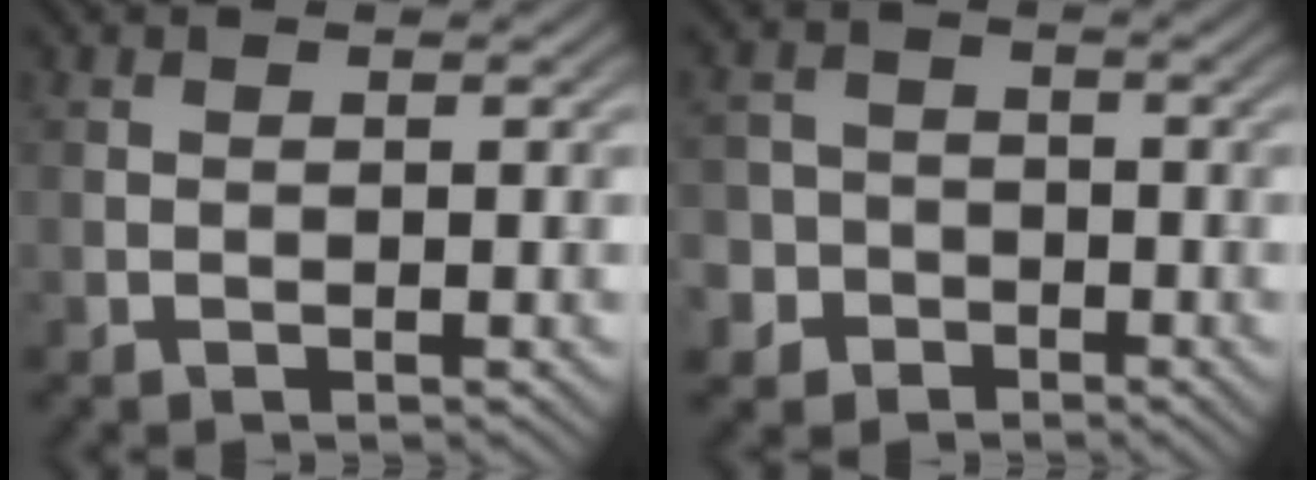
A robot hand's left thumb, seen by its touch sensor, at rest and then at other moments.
{"total": 5.7, "force": [-2.7, 5.0, 1.0], "torque": [-0.027, -0.003, -0.074]}